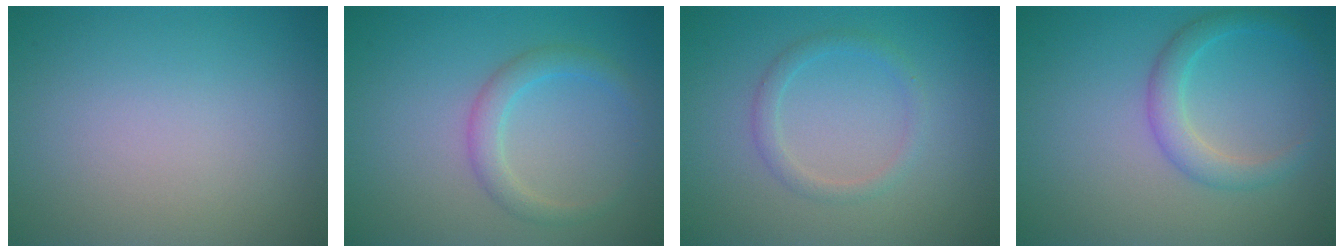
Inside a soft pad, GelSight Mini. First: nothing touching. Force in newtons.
{"total": 2.3, "press": 2.2, "slide": 0.1}
{"total": 1.6, "press": 1.6, "slide": 0.0}
{"total": 2.6, "press": 2.6, "slide": 0.1}